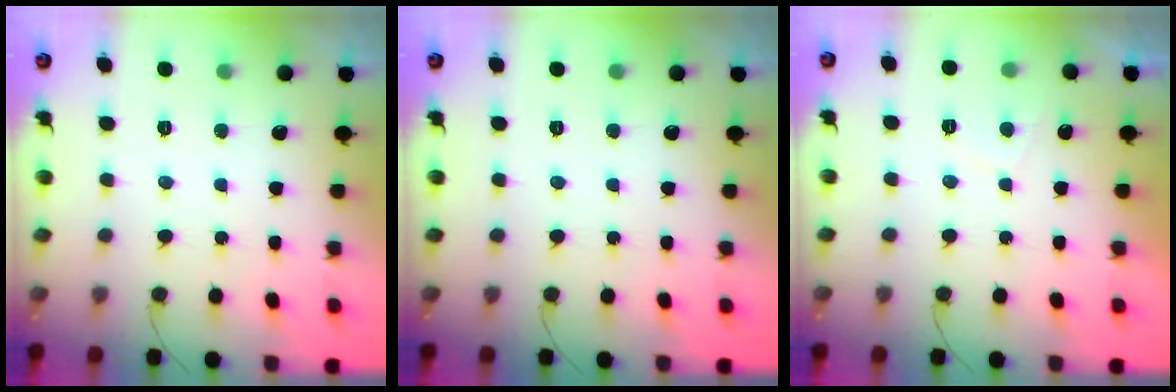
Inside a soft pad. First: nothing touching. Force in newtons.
{"total": 0.0}
{"total": 0.9, "press": 0.7, "slide": 0.5}